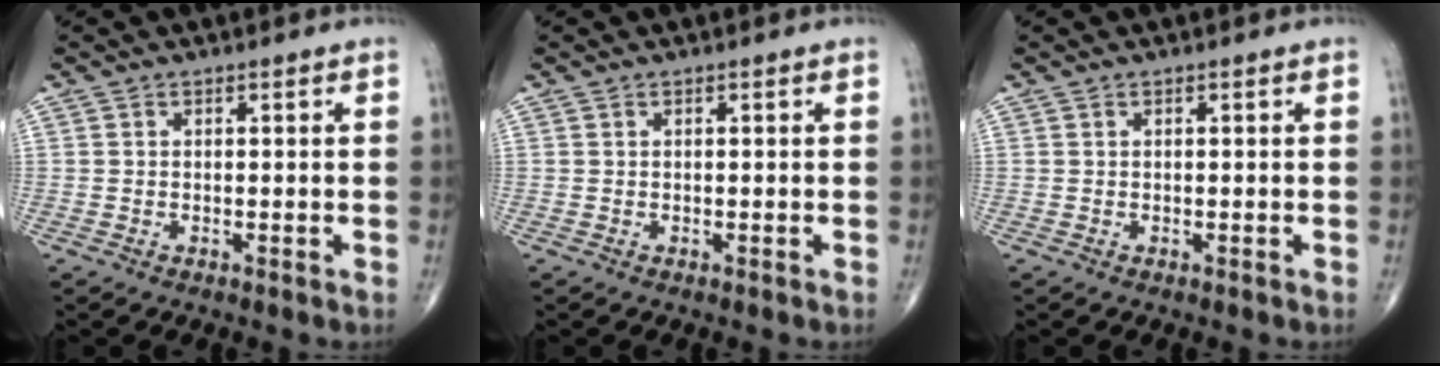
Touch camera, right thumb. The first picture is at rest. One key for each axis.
{"total": 0.0}
{"total": 0.0}